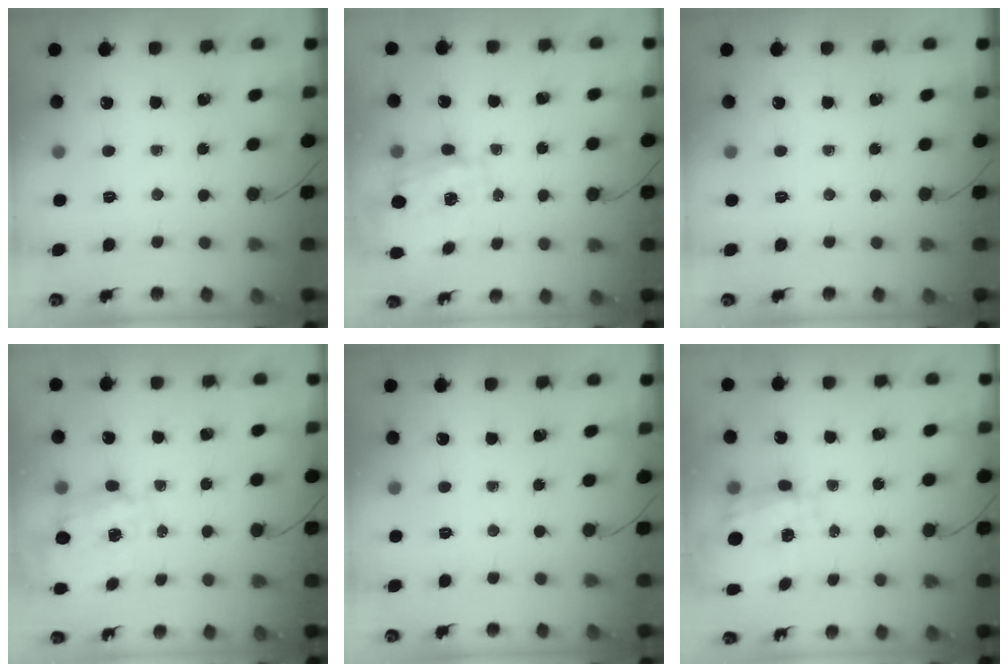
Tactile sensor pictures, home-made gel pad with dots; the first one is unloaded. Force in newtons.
{"total": 2.8, "press": 2.6, "slide": 1.0}
{"total": 0.0}
{"total": 3.6, "press": 3.5, "slide": 0.9}
{"total": 0.0}
{"total": 3.4, "press": 3.2, "slide": 1.1}